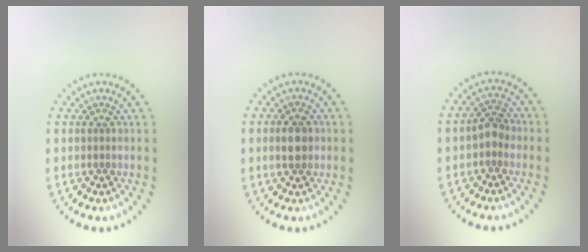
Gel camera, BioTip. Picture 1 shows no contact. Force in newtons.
{"total": 2.9, "press": 2.9, "slide": 0.1}
{"total": 2.0, "press": 2.0, "slide": 0.6}